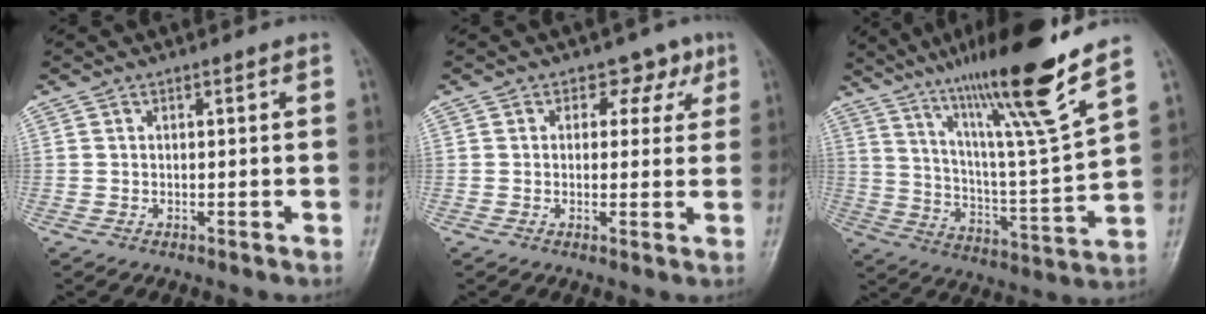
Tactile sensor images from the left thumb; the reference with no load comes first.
{"total": 4.6, "force": [2.1, 3.6, 2.0], "torque": [0.009, -0.002, 0.018]}
{"total": 20.6, "force": [14.1, 0.4, 15.0], "torque": [-0.230, -0.070, 0.238]}